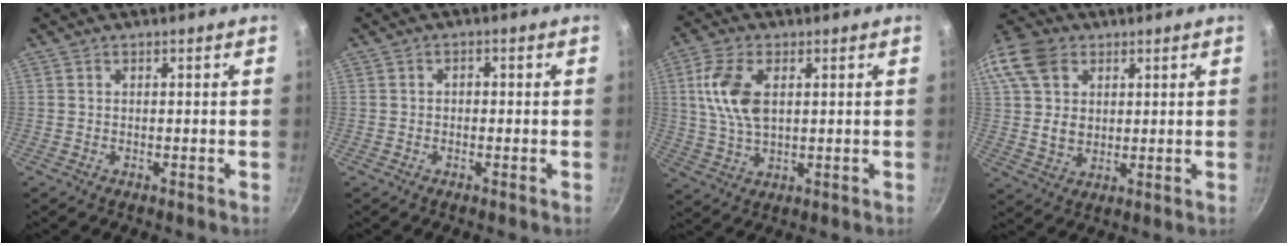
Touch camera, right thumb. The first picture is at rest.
{"total": 1.2, "force": [-0.4, 0.9, 0.6], "torque": [-0.010, 0.005, -0.007]}
{"total": 10.0, "force": [2.2, 5.6, 8.0], "torque": [-0.154, -0.002, 0.044]}
{"total": 16.8, "force": [6.2, 12.8, 9.0], "torque": [-0.190, 0.008, 0.113]}